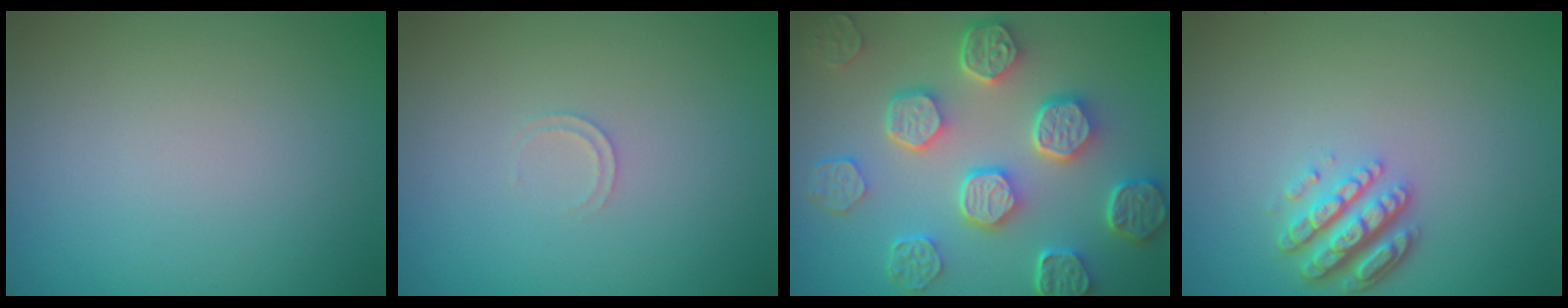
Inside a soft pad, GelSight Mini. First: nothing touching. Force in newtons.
{"total": 0.7, "press": 0.7, "slide": 0.1}
{"total": 7.8, "press": 6.0, "slide": 5.0}
{"total": 4.1, "press": 3.1, "slide": 2.7}